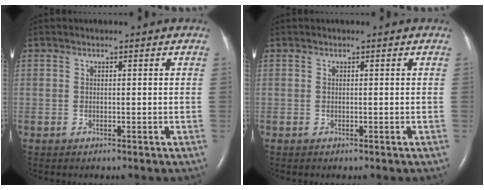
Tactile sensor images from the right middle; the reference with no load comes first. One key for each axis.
{"total": 0.0}